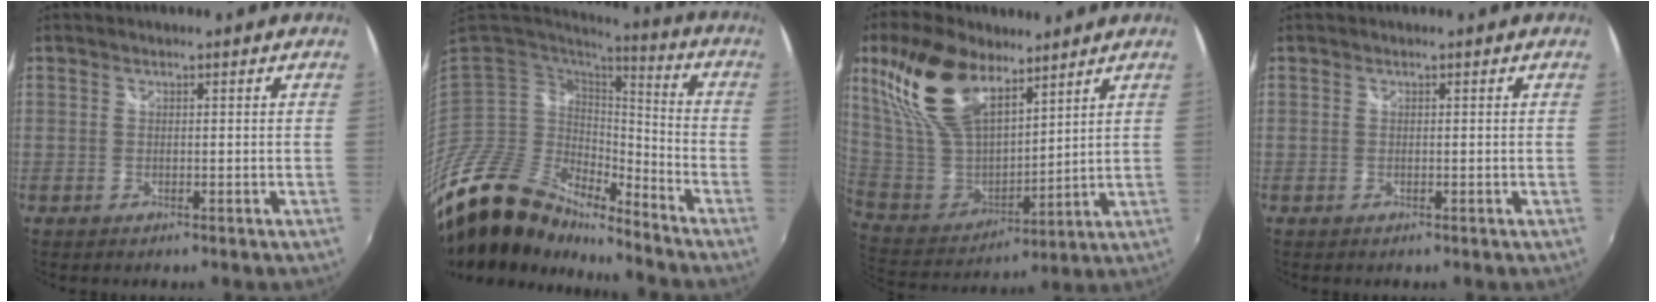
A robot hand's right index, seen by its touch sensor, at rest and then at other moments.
{"total": 17.9, "force": [-14.9, 7.0, 6.9], "torque": [-0.152, -0.020, -0.284]}
{"total": 20.4, "force": [11.6, 10.8, 12.8], "torque": [-0.281, 0.037, 0.242]}
{"total": 0.0}